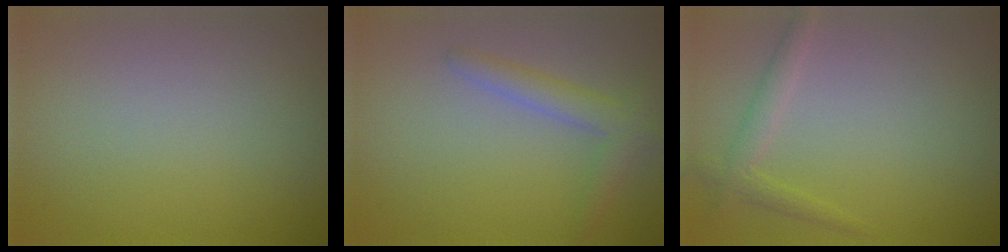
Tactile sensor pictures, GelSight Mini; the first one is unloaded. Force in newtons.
{"total": 2.6, "press": 2.5, "slide": 0.1}
{"total": 1.8, "press": 1.8, "slide": 0.0}